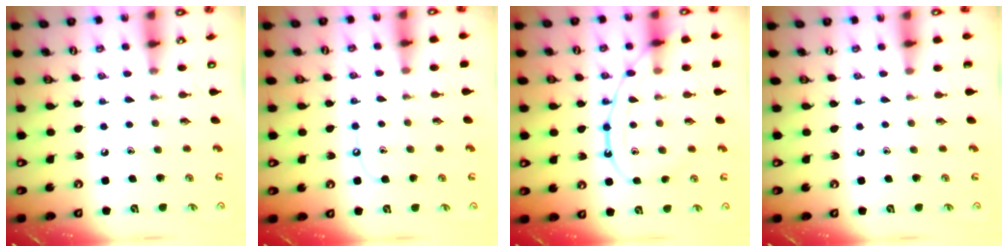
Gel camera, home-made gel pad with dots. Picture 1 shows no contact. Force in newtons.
{"total": 5.8, "press": 5.8, "slide": 0.5}
{"total": 13.7, "press": 13.6, "slide": 1.5}
{"total": 0.0}